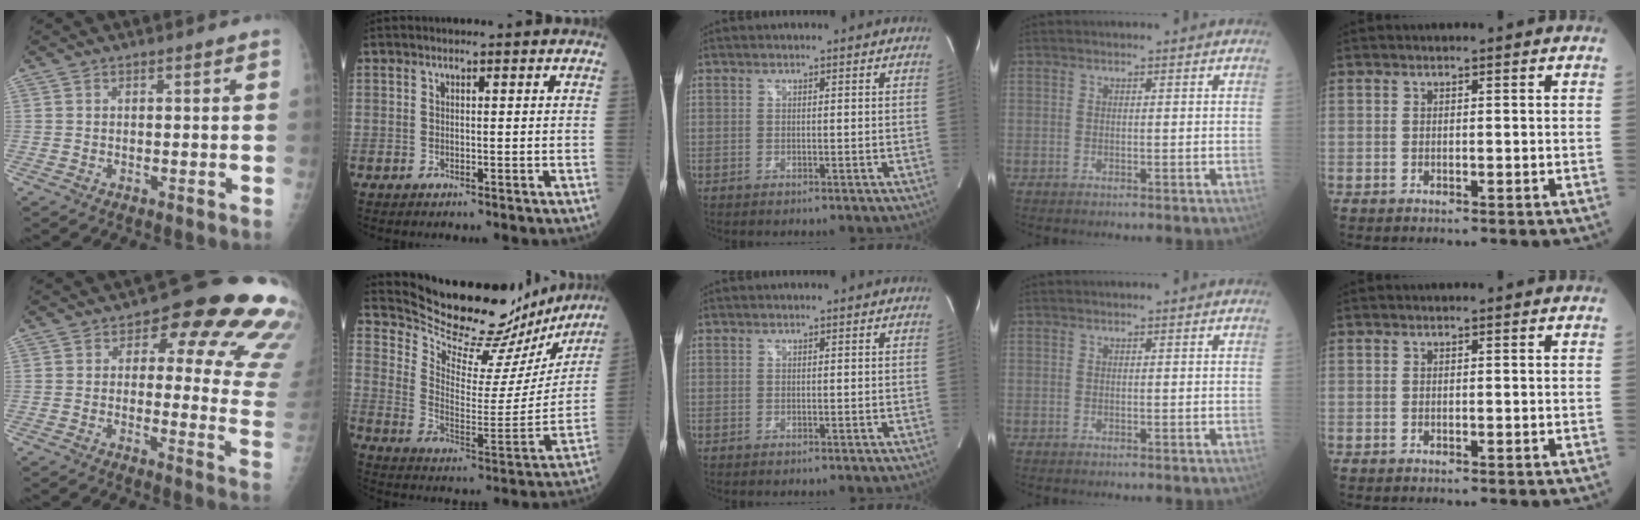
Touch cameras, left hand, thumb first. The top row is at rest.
{"thumb": {"total": 18.5, "force": [9.1, 8.4, 13.7], "torque": [-0.106, -0.039, 0.088]}, "index": {"total": 22.7, "force": [21.3, 5.4, 5.7], "torque": [-0.090, -0.061, 0.294]}}